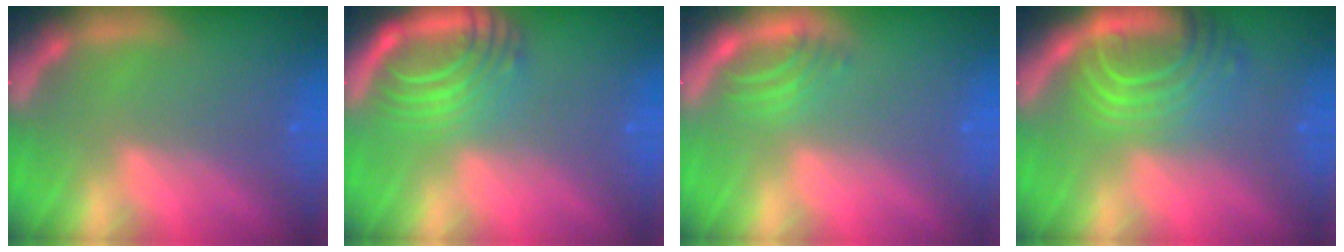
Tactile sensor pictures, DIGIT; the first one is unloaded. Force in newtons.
{"total": 7.5}
{"total": 2.5}
{"total": 8.5}